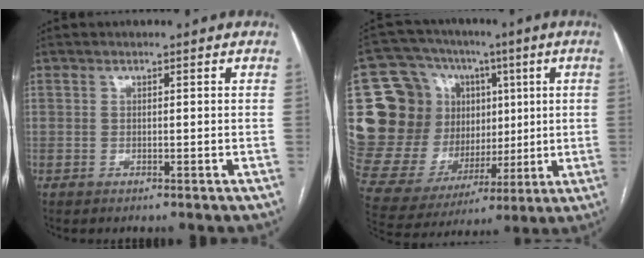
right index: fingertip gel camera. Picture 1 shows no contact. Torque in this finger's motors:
{"motor_torque": [0.00, 0.34, -0.02, -0.01]}